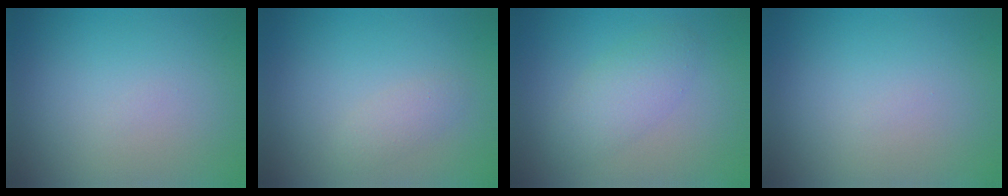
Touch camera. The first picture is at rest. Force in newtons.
{"total": 1.3, "press": 1.3, "slide": 0.0}
{"total": 2.8, "press": 2.8, "slide": 0.2}
{"total": 0.0}